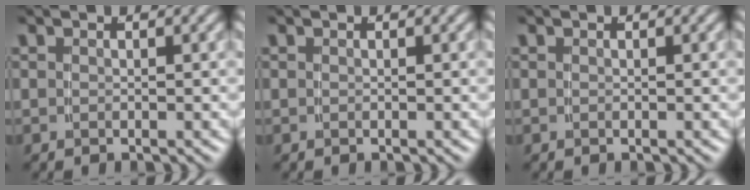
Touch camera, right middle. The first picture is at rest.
{"total": 0.0}
{"total": 0.0}